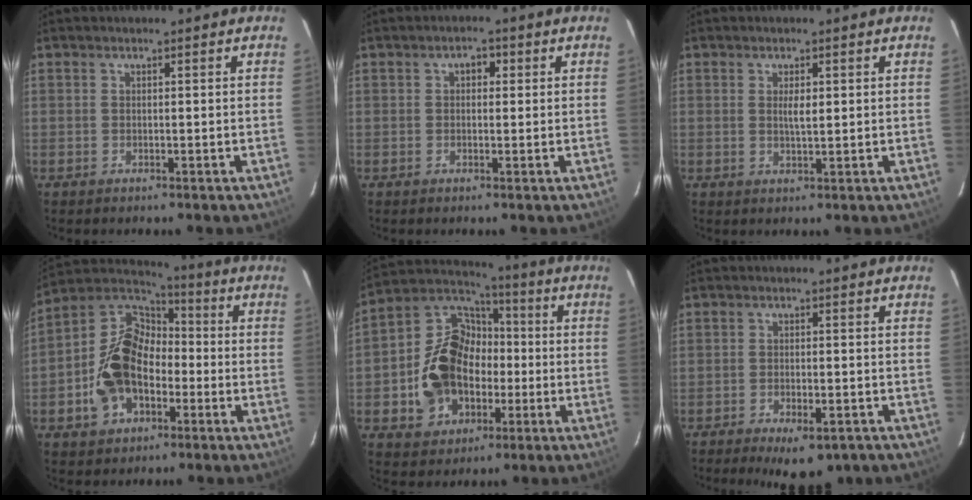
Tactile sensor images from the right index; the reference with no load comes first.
{"total": 2.0, "force": [0.4, 1.6, 1.2], "torque": [-0.016, 0.009, 0.003]}
{"total": 2.1, "force": [0.5, 0.6, 2.0], "torque": [-0.035, 0.000, 0.009]}
{"total": 15.2, "force": [-4.1, 10.9, 9.7], "torque": [-0.215, 0.029, -0.071]}
{"total": 16.7, "force": [-3.0, 13.6, 9.2], "torque": [-0.214, 0.040, -0.039]}
{"total": 8.1, "force": [-5.6, 3.1, 5.0], "torque": [-0.098, -0.016, -0.074]}